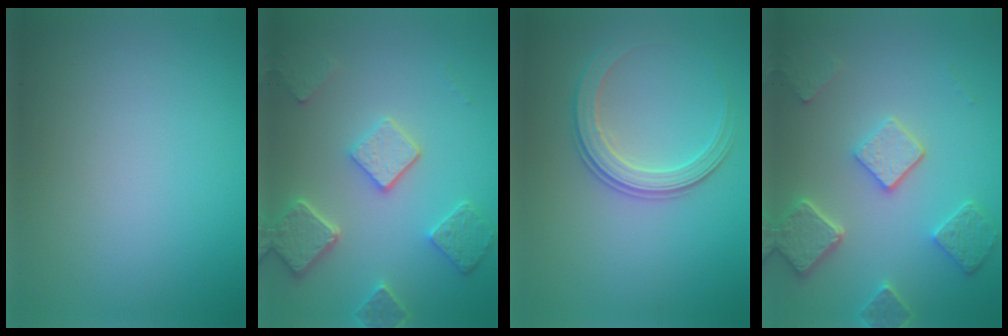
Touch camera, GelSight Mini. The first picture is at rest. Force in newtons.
{"total": 5.0, "press": 3.9, "slide": 3.1}
{"total": 2.9, "press": 2.8, "slide": 0.5}
{"total": 5.0, "press": 3.9, "slide": 3.1}